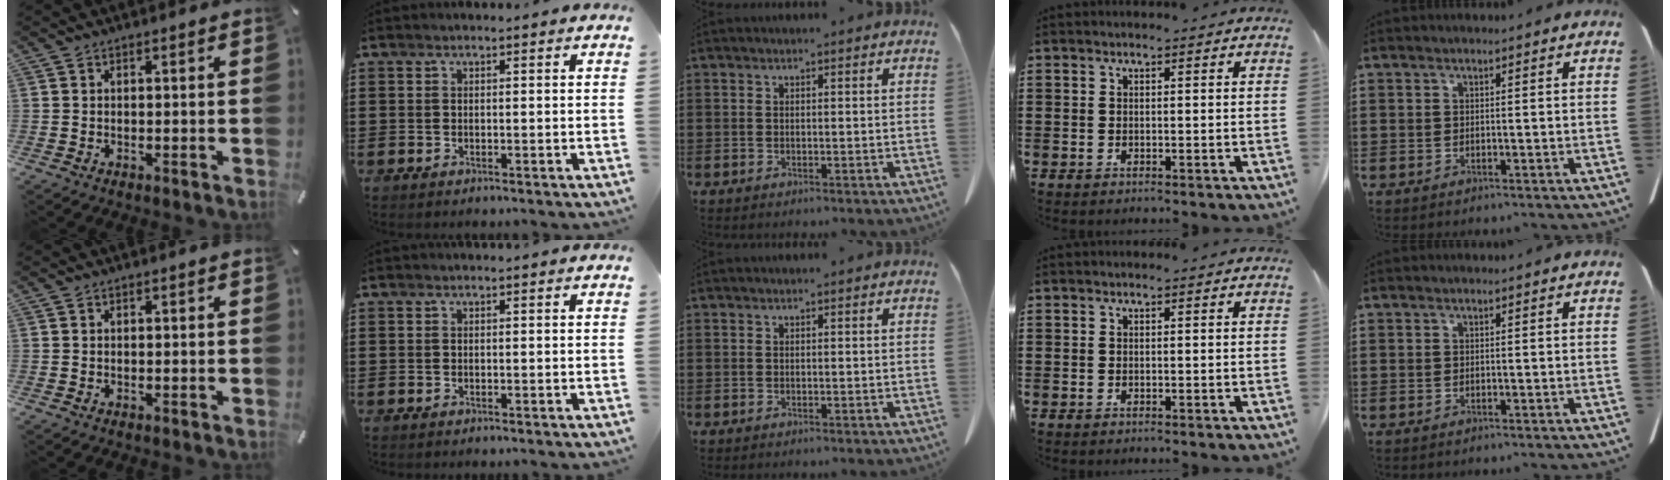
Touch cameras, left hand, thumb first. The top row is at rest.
{}